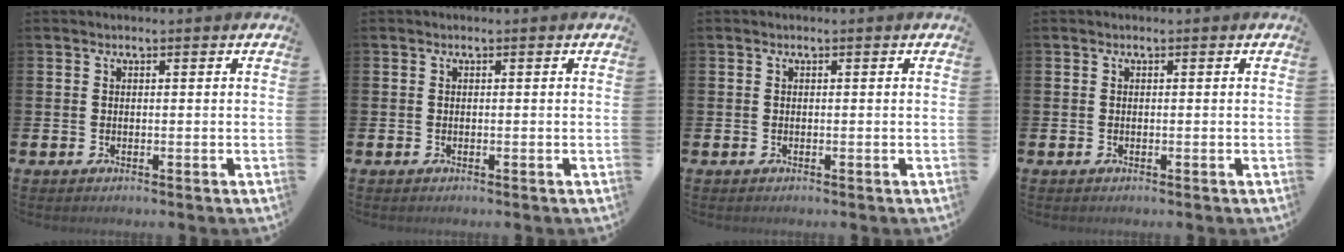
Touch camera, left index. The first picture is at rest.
{"total": 0.0}
{"total": 0.0}
{"total": 0.0}